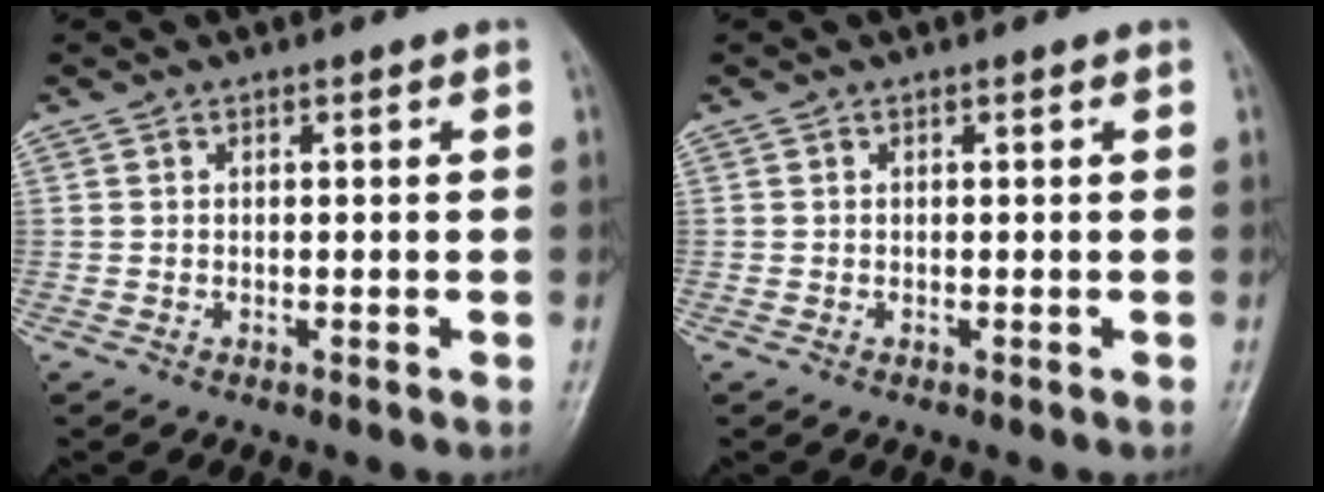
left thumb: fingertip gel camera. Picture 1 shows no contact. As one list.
[{"total": 0.0}]